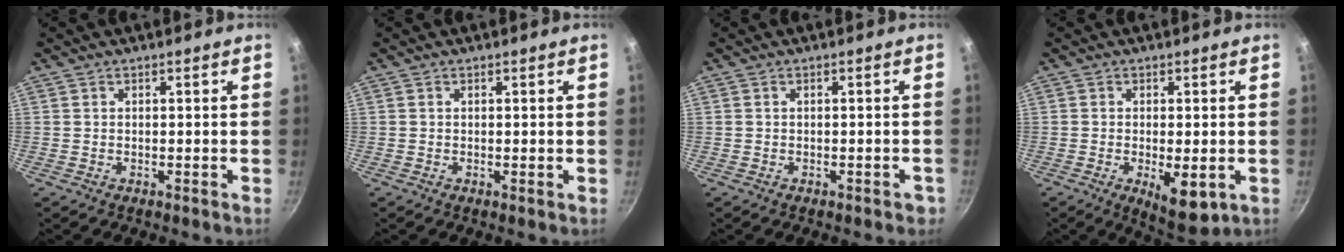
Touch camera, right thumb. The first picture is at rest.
{"total": 0.0}
{"total": 1.7, "force": [-0.9, 0.8, 1.1], "torque": [0.000, 0.015, -0.002]}
{"total": 7.4, "force": [-1.9, 2.7, 6.7], "torque": [-0.092, -0.008, -0.015]}